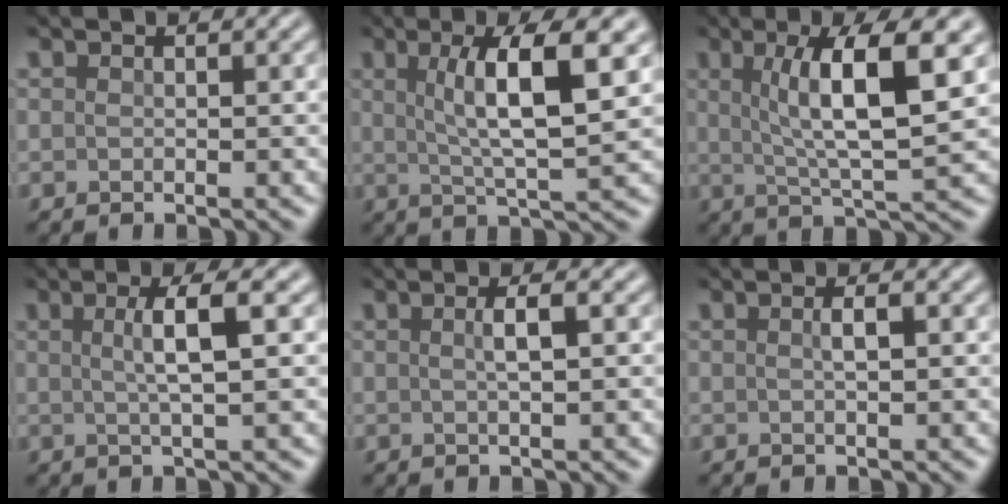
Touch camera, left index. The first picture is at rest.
{"total": 7.3, "force": [1.7, 1.6, 6.9], "torque": [-0.105, -0.002, 0.029]}
{"total": 8.1, "force": [1.9, 1.8, 7.6], "torque": [-0.114, -0.004, 0.032]}
{"total": 3.8, "force": [0.5, 0.8, 3.7], "torque": [-0.058, 0.001, 0.004]}
{"total": 2.0, "force": [0.0, 0.5, 1.9], "torque": [-0.032, 0.003, -0.003]}
{"total": 1.3, "force": [0.0, 0.3, 1.2], "torque": [-0.023, 0.001, -0.002]}